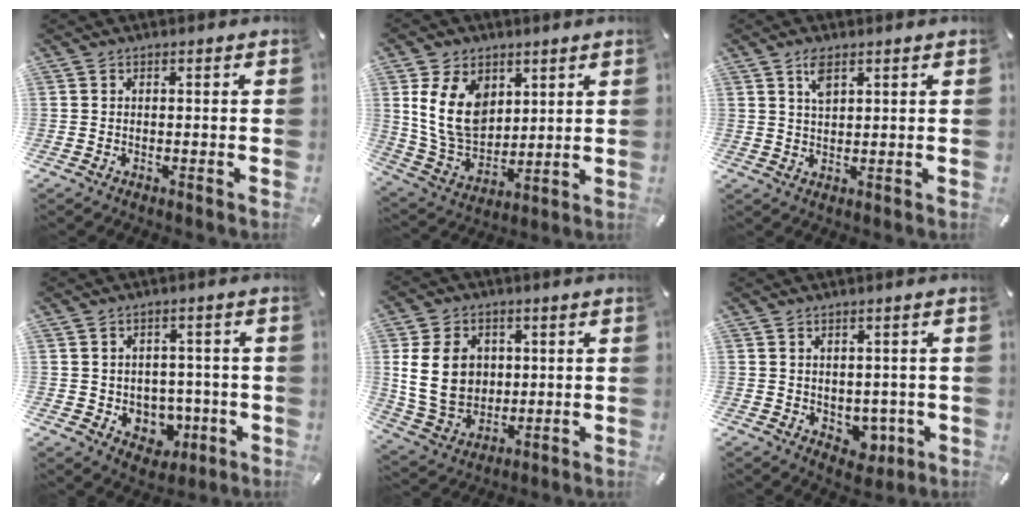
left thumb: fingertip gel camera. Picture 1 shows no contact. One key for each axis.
{"total": 13.5, "fx": 4.4, "fy": 10.2, "fz": 7.8, "tx": -0.173, "ty": -0.012, "tz": 0.083}
{"total": 3.8, "fx": 2.3, "fy": 1.6, "fz": 2.6, "tx": -0.050, "ty": -0.001, "tz": 0.039}
{"total": 6.4, "fx": 0.3, "fy": 6.1, "fz": 1.8, "tx": -0.016, "ty": -0.008, "tz": 0.012}
{"total": 13.0, "fx": 2.1, "fy": 10.7, "fz": 7.0, "tx": -0.141, "ty": 0.001, "tz": 0.038}
{"total": 4.1, "fx": 0.2, "fy": 3.7, "fz": 1.7, "tx": 0.001, "ty": -0.005, "tz": 0.004}